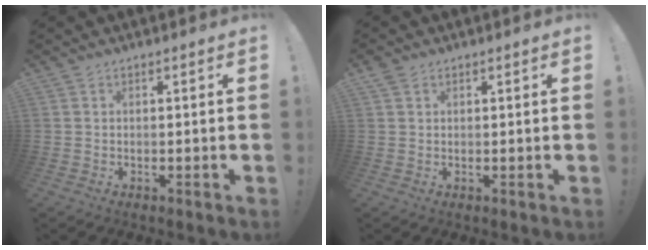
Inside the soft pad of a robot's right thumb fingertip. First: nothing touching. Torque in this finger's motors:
{"motor_torque": [-1.00, 2.45, 0.47, 0.20, 0.06]}